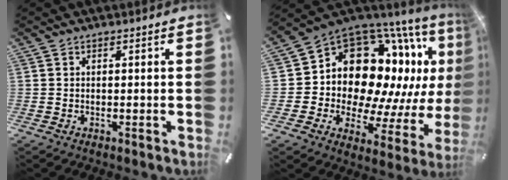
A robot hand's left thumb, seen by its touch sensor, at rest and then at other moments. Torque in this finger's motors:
{"motor_torque": [1.61, 1.58, 1.49, -0.95, 0.18]}